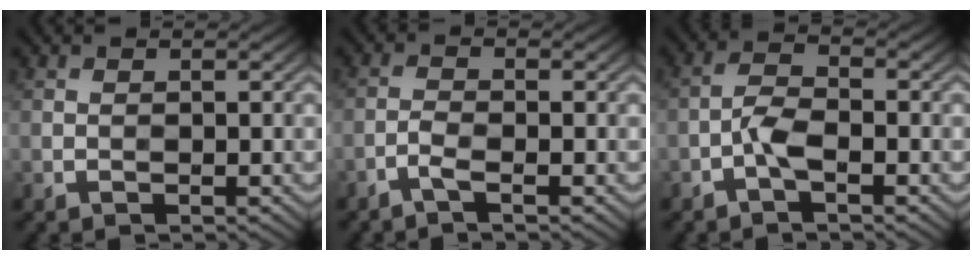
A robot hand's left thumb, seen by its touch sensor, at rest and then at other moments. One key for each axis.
{"total": 1.7, "fx": -1.2, "fy": 0.2, "fz": 1.2, "tx": -0.029, "ty": 0.000, "tz": -0.033}
{"total": 3.2, "fx": -1.5, "fy": 1.1, "fz": 2.6, "tx": -0.059, "ty": 0.006, "tz": -0.038}